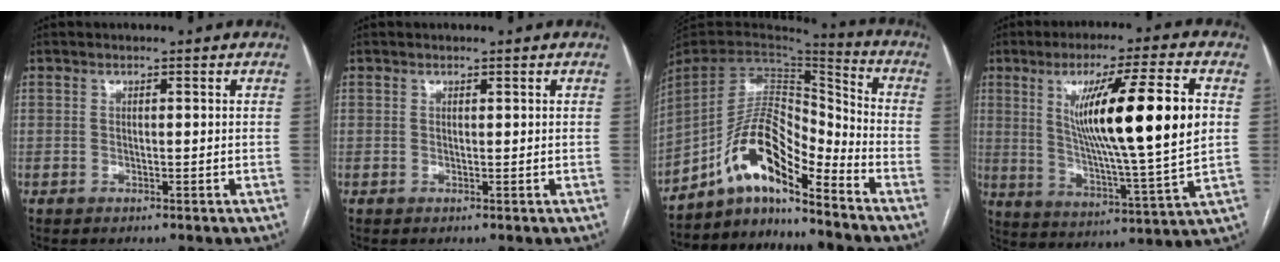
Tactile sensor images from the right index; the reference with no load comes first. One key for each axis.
{"total": 0.0}
{"total": 12.9, "fx": -9.0, "fy": 3.1, "fz": 8.8, "tx": -0.163, "ty": 0.030, "tz": -0.160}
{"total": 19.0, "fx": 4.0, "fy": 0.2, "fz": 18.5, "tx": -0.305, "ty": -0.009, "tz": 0.060}